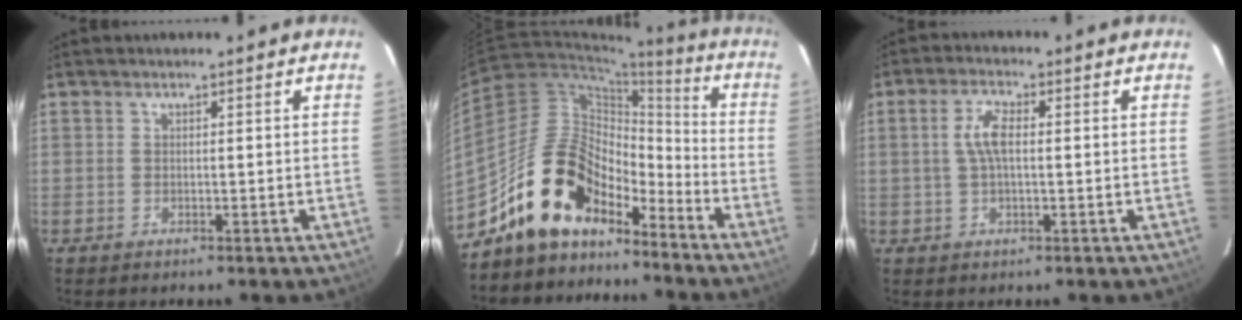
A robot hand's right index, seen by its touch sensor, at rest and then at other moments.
{"total": 15.6, "force": [-12.0, 7.5, 6.5], "torque": [-0.122, 0.032, -0.208]}
{"total": 4.7, "force": [0.4, 1.8, 4.4], "torque": [-0.089, 0.008, 0.009]}